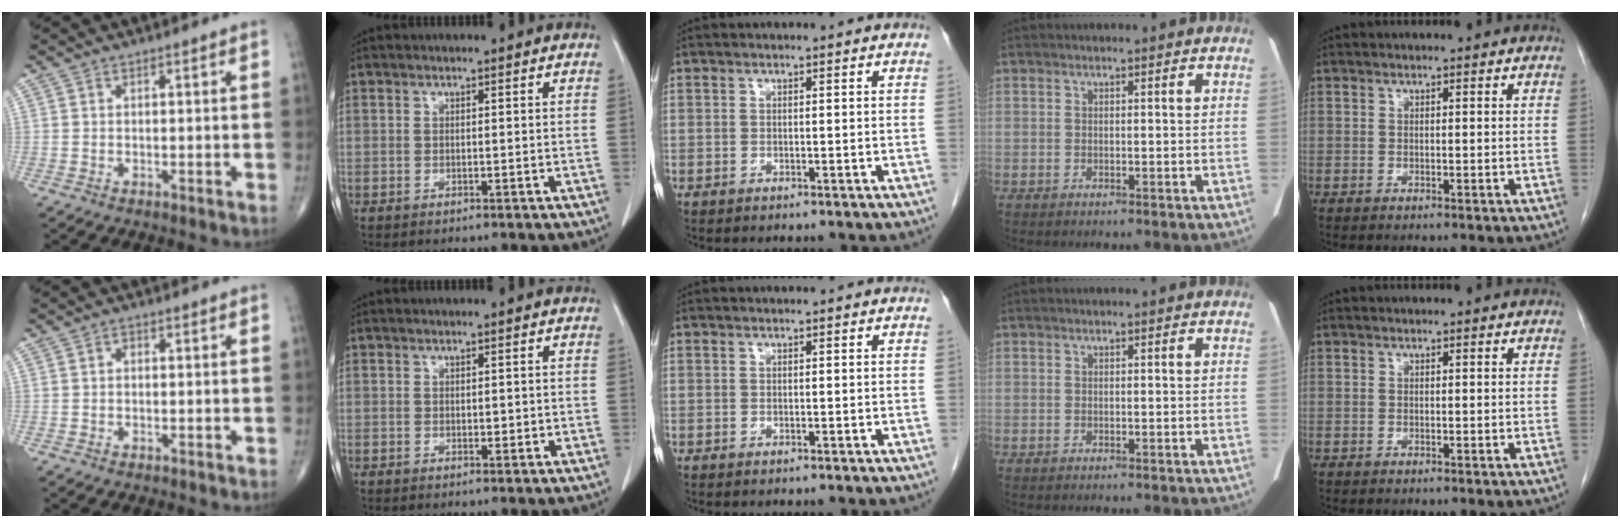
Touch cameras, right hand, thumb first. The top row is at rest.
{"thumb": {"total": 1.0, "force": [0.1, 0.7, 0.7], "torque": [-0.010, 0.006, 0.000]}, "index": {"total": 1.3, "force": [0.0, 0.7, 1.0], "torque": [-0.012, -0.001, 0.002]}}